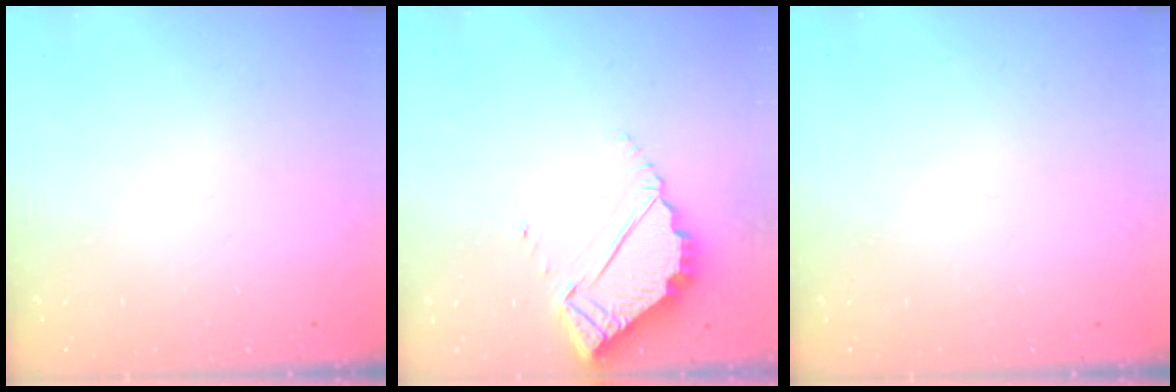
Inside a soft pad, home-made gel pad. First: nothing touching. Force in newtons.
{"total": 5.4, "press": 5.4, "slide": 0.2}
{"total": 0.0}